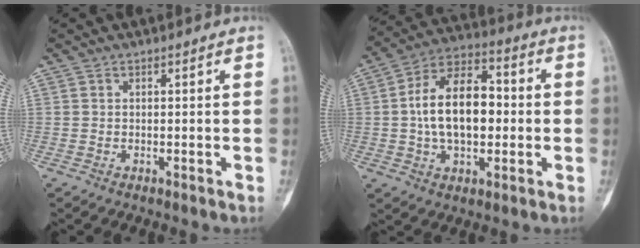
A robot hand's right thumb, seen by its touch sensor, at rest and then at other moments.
{"total": 15.9, "force": [0.0, 9.3, 12.9], "torque": [-0.196, 0.029, -0.007]}